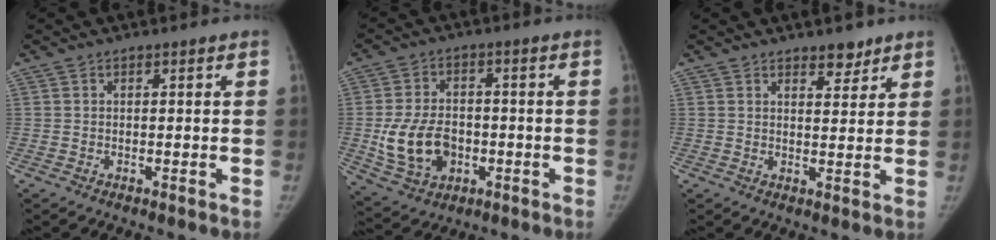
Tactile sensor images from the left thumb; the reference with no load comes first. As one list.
[{"total": 11.6, "force": [-2.2, 8.5, 7.6], "torque": [-0.122, 0.009, -0.027]}, {"total": 3.7, "force": [2.8, 1.7, 1.6], "torque": [0.001, -0.019, 0.044]}]